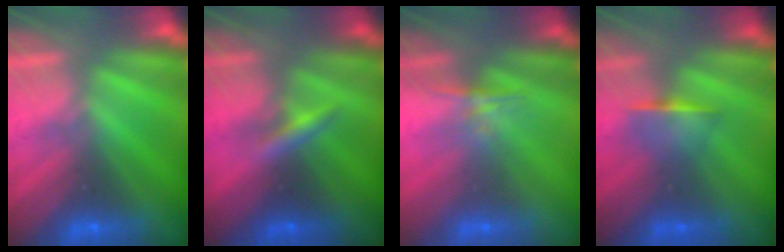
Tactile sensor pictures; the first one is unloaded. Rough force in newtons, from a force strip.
{"total": 2.6}
{"total": 1.6}
{"total": 1.2}